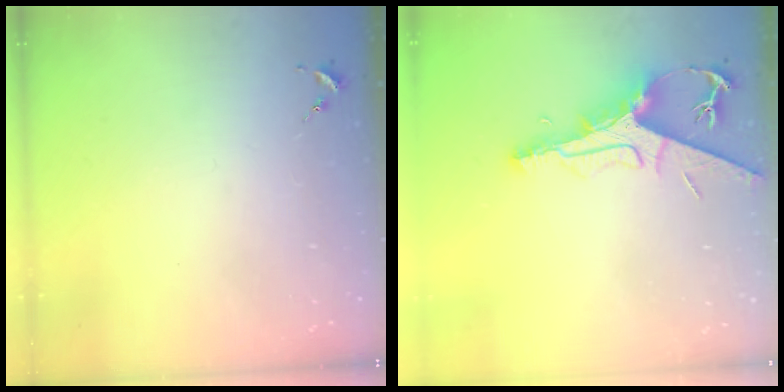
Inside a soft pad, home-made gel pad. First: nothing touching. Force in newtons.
{"total": 10.7, "press": 10.7, "slide": 1.2}